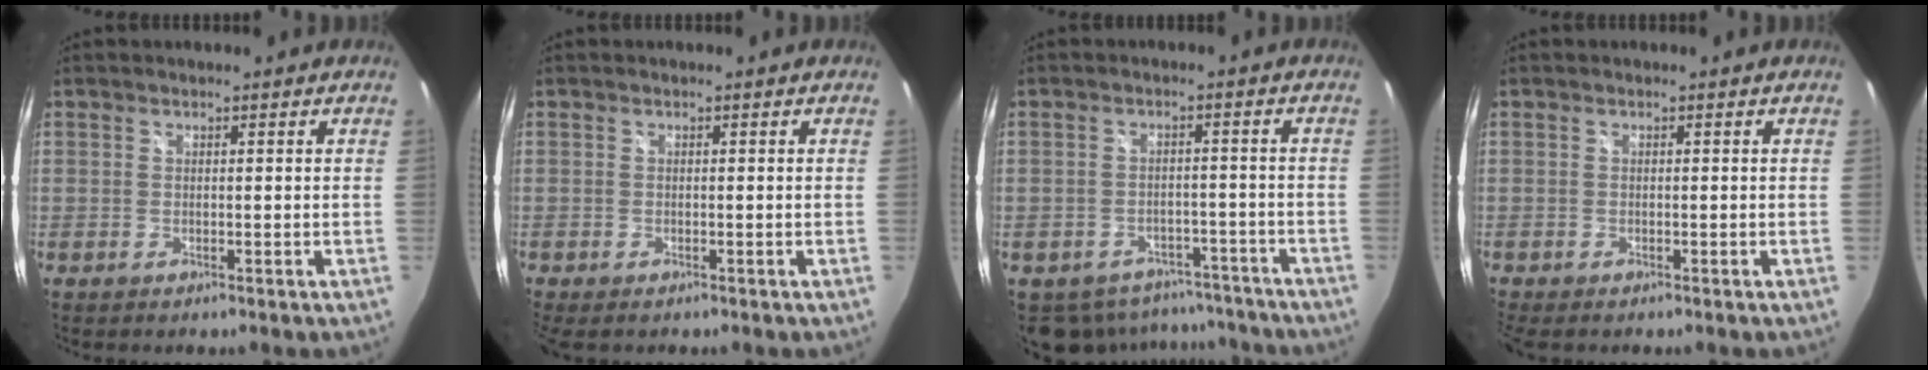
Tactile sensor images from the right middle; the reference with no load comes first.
{"total": 2.1, "force": [-1.5, 0.8, 1.3], "torque": [-0.025, -0.013, -0.022]}
{"total": 12.4, "force": [-9.7, 7.0, 3.1], "torque": [-0.077, 0.012, -0.111]}
{"total": 1.8, "force": [-1.5, 0.5, 0.9], "torque": [-0.020, -0.013, -0.025]}